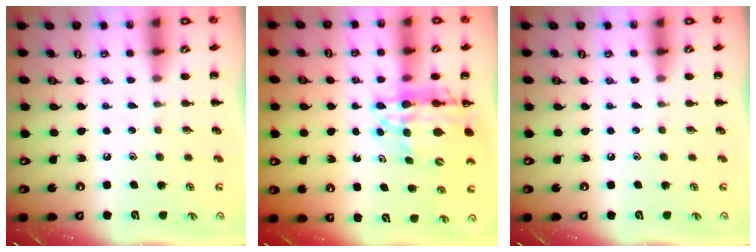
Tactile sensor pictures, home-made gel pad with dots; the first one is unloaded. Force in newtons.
{"total": 13.8, "press": 13.3, "slide": 3.7}
{"total": 0.0}